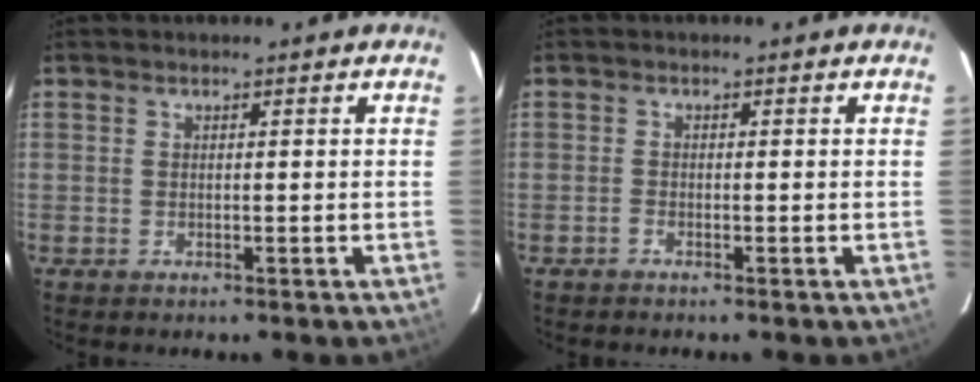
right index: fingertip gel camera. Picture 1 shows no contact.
{"total": 0.5, "force": [-0.5, 0.0, 0.2], "torque": [0.000, 0.001, -0.013]}